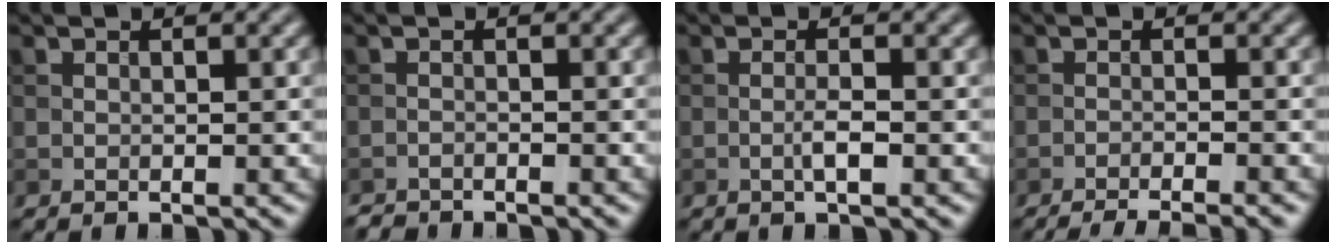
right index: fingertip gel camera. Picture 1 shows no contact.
{"total": 1.5, "force": [-1.5, 0.2, 0.0], "torque": [0.004, -0.004, -0.030]}
{"total": 1.6, "force": [-0.5, 0.2, 1.5], "torque": [-0.030, 0.001, -0.011]}
{"total": 4.8, "force": [-3.9, 0.8, 2.7], "torque": [-0.037, -0.005, -0.064]}